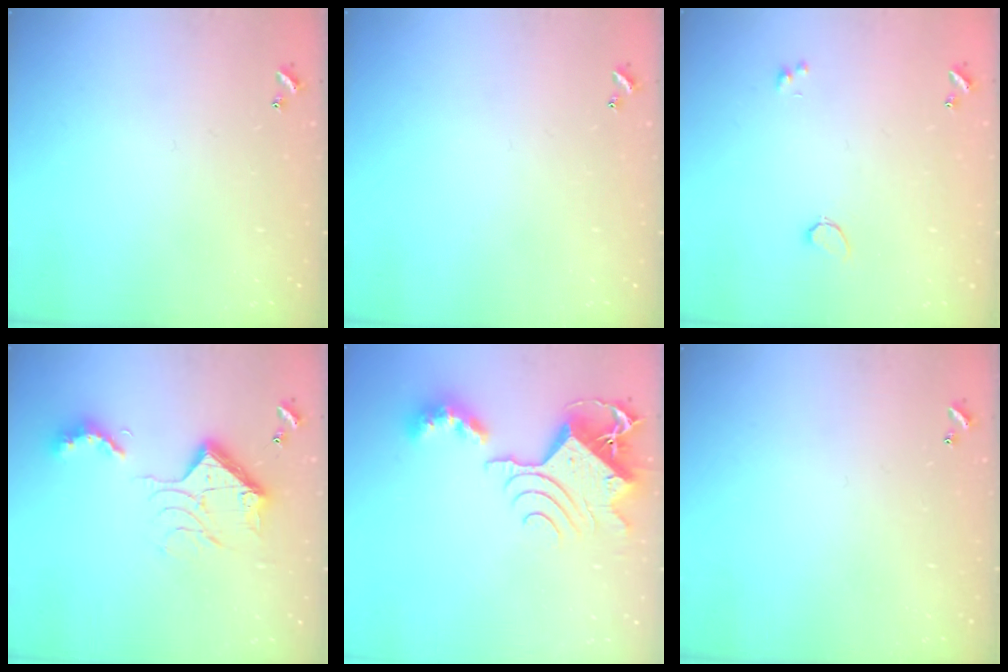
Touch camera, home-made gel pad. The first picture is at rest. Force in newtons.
{"total": 0.0}
{"total": 0.8, "press": 0.7, "slide": 0.4}
{"total": 15.7, "press": 15.7, "slide": 1.2}
{"total": 15.6, "press": 15.5, "slide": 1.7}
{"total": 0.0}